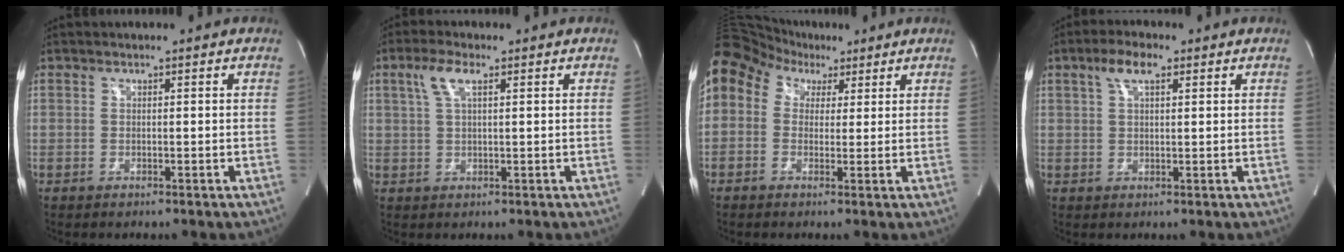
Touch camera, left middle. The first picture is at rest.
{"total": 4.1, "force": [1.8, 1.0, 3.5], "torque": [-0.081, 0.014, 0.040]}
{"total": 15.7, "force": [7.3, 11.9, 7.3], "torque": [-0.205, 0.097, 0.136]}
{"total": 4.5, "force": [2.4, 1.5, 3.6], "torque": [-0.077, 0.017, 0.046]}